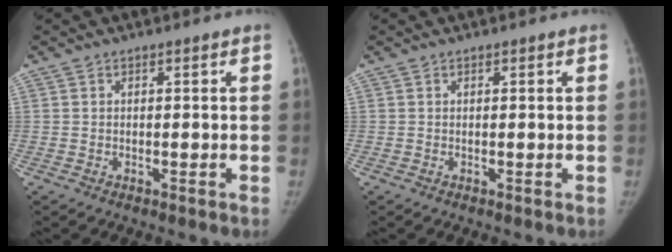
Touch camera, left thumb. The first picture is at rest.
{"total": 0.0}